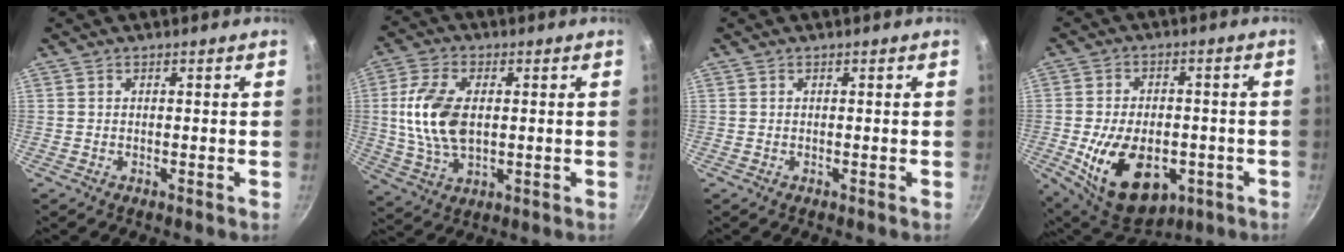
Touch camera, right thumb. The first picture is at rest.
{"total": 12.4, "force": [1.0, 7.2, 10.0], "torque": [-0.192, 0.002, 0.019]}
{"total": 0.0}
{"total": 17.9, "force": [-5.0, 11.2, 13.1], "torque": [-0.194, 0.001, -0.063]}